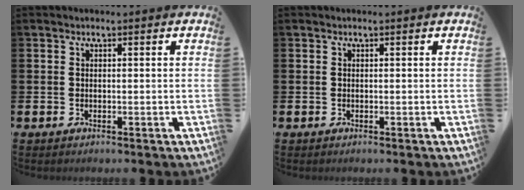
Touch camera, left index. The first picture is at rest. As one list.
[{"total": 0.0}]